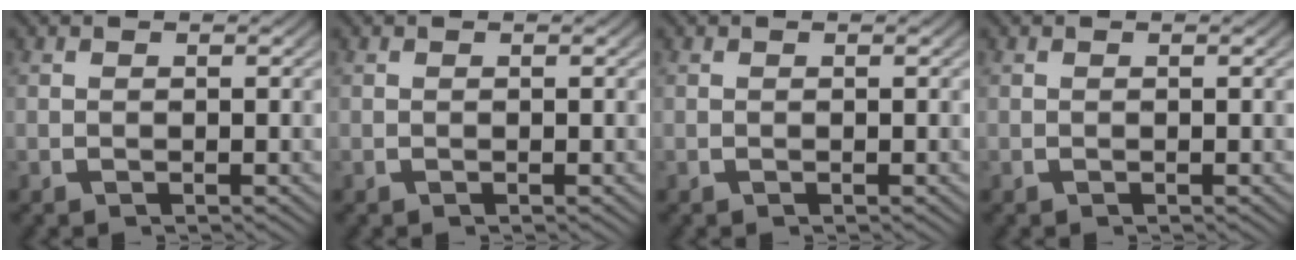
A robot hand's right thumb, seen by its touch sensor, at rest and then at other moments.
{"total": 0.0}
{"total": 0.0}
{"total": 0.0}